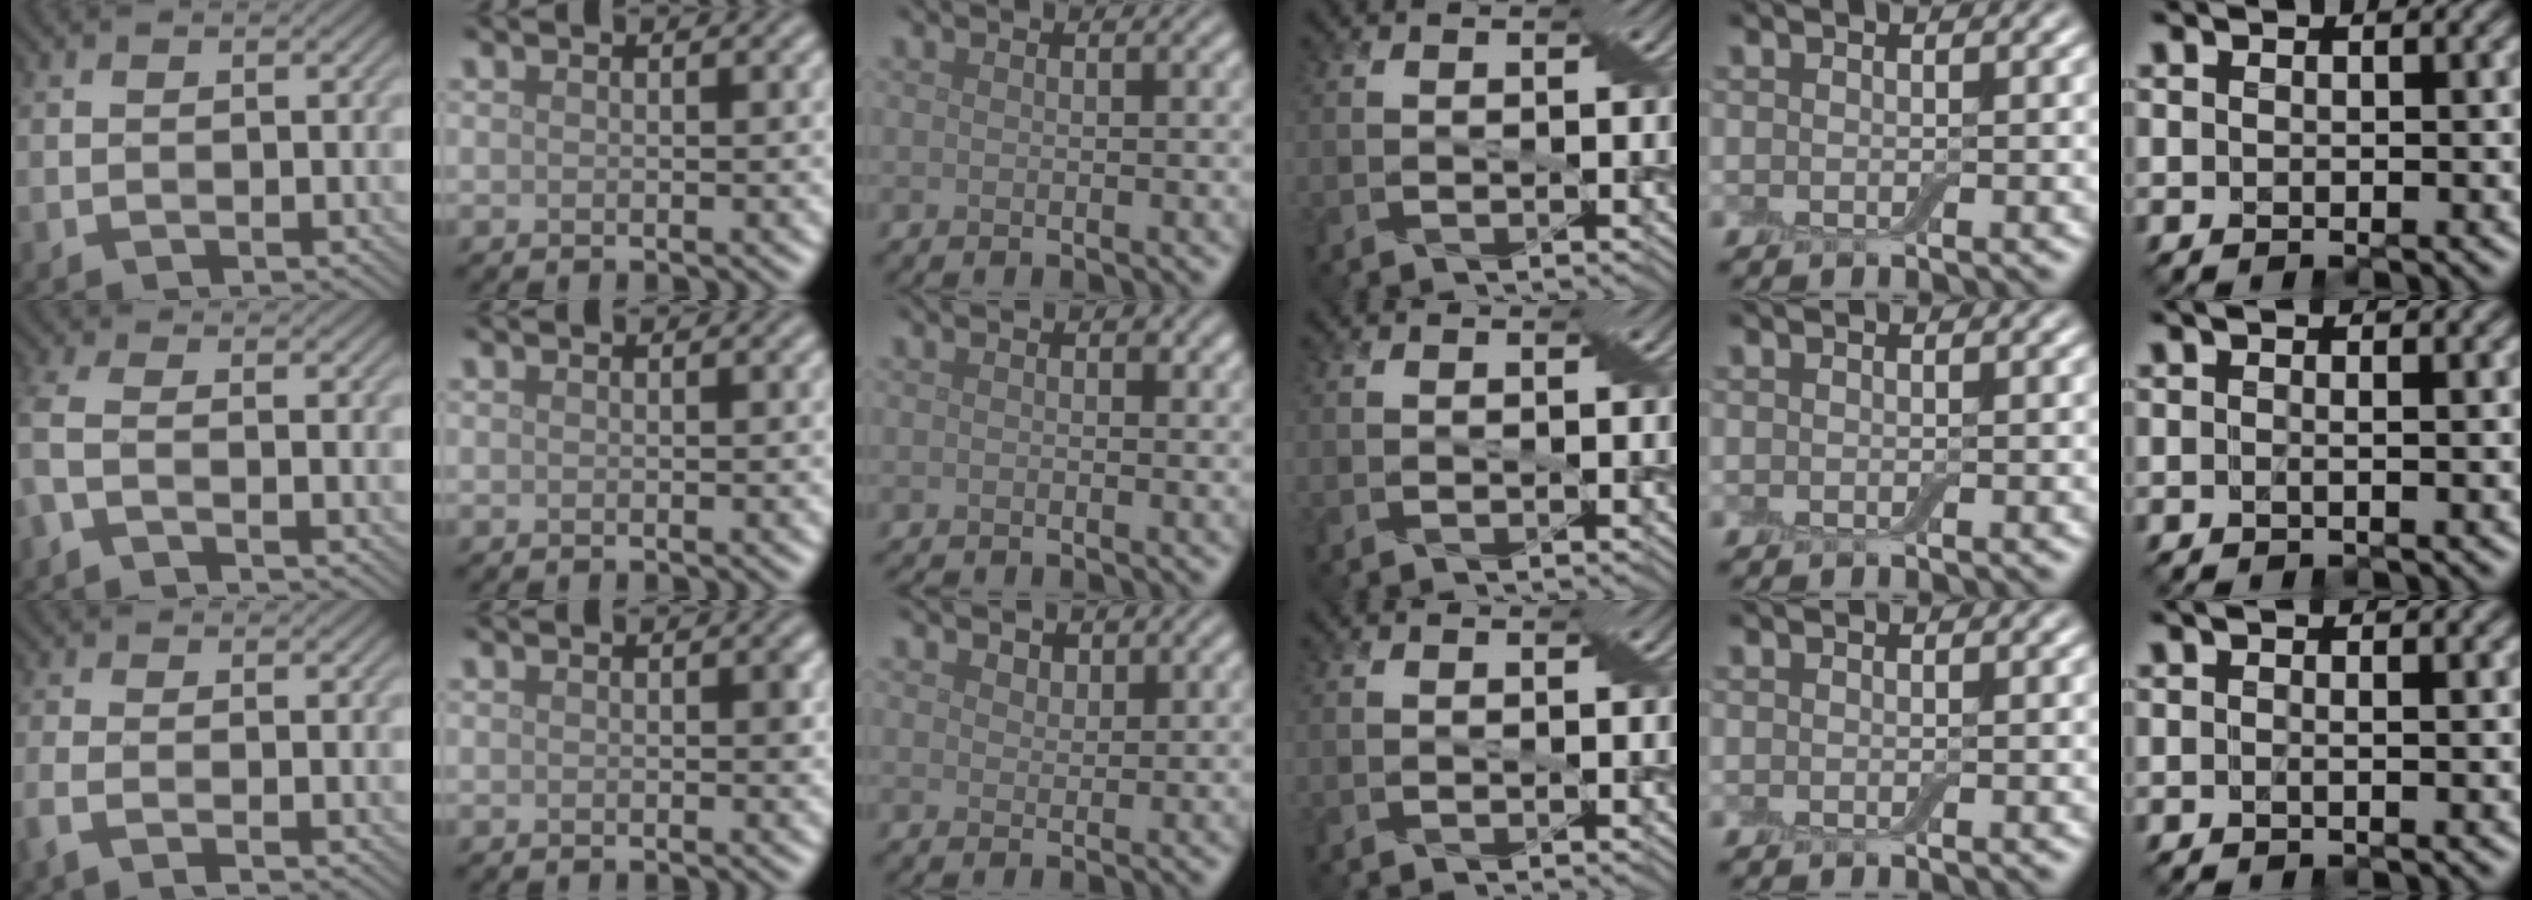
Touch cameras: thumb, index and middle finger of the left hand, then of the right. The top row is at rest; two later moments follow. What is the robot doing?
{"motion": "cut", "object": "aluminum foil"}